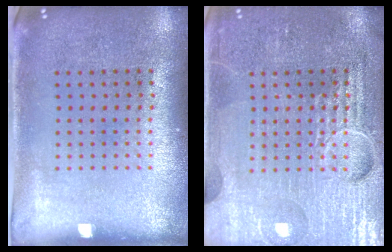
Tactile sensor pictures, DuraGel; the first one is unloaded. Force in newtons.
{"total": 7.2, "press": 7.2, "slide": 0.9}